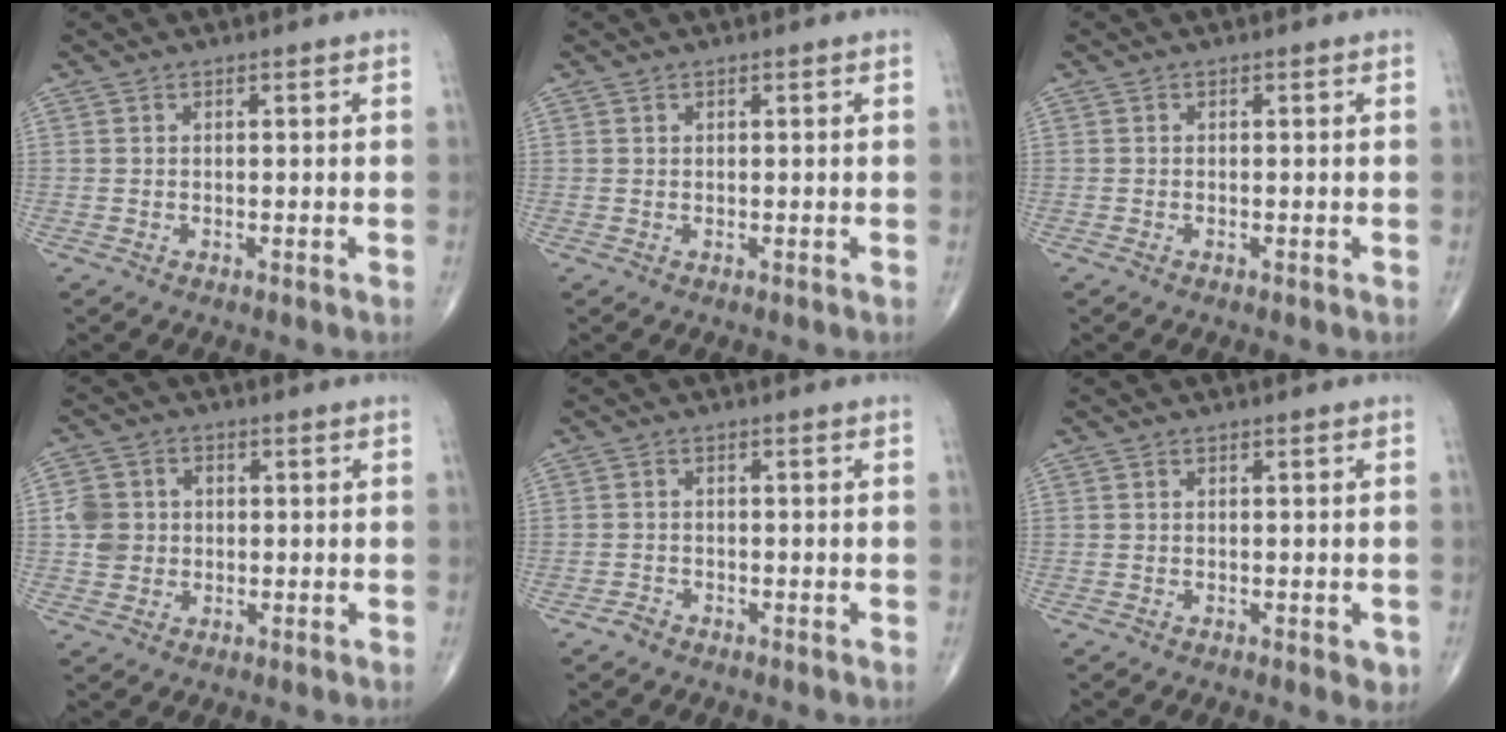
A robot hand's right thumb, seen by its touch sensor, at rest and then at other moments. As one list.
[{"total": 0.0}, {"total": 0.0}, {"total": 5.8, "force": [0.1, 5.3, 2.4], "torque": [-0.030, 0.008, -0.002]}, {"total": 1.4, "force": [-1.1, 0.8, 0.2], "torque": [-0.007, 0.003, -0.024]}, {"total": 1.9, "force": [-0.6, 0.9, 1.5], "torque": [-0.008, 0.000, -0.008]}]